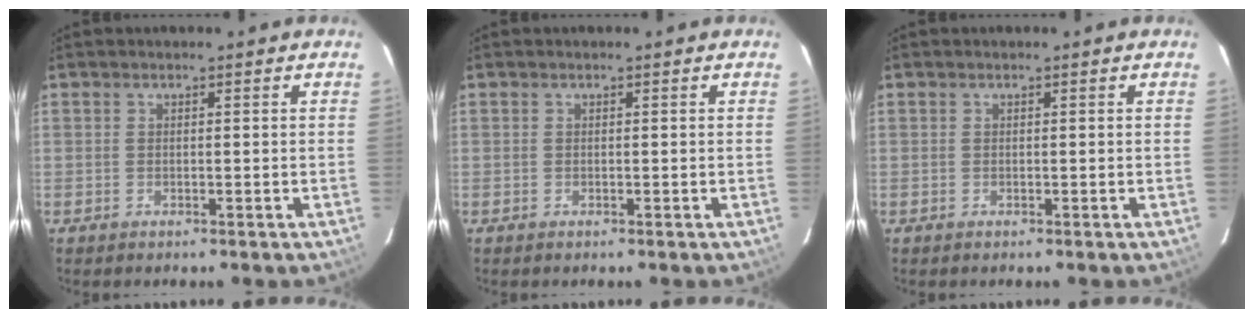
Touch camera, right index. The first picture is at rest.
{"total": 0.0}
{"total": 0.0}